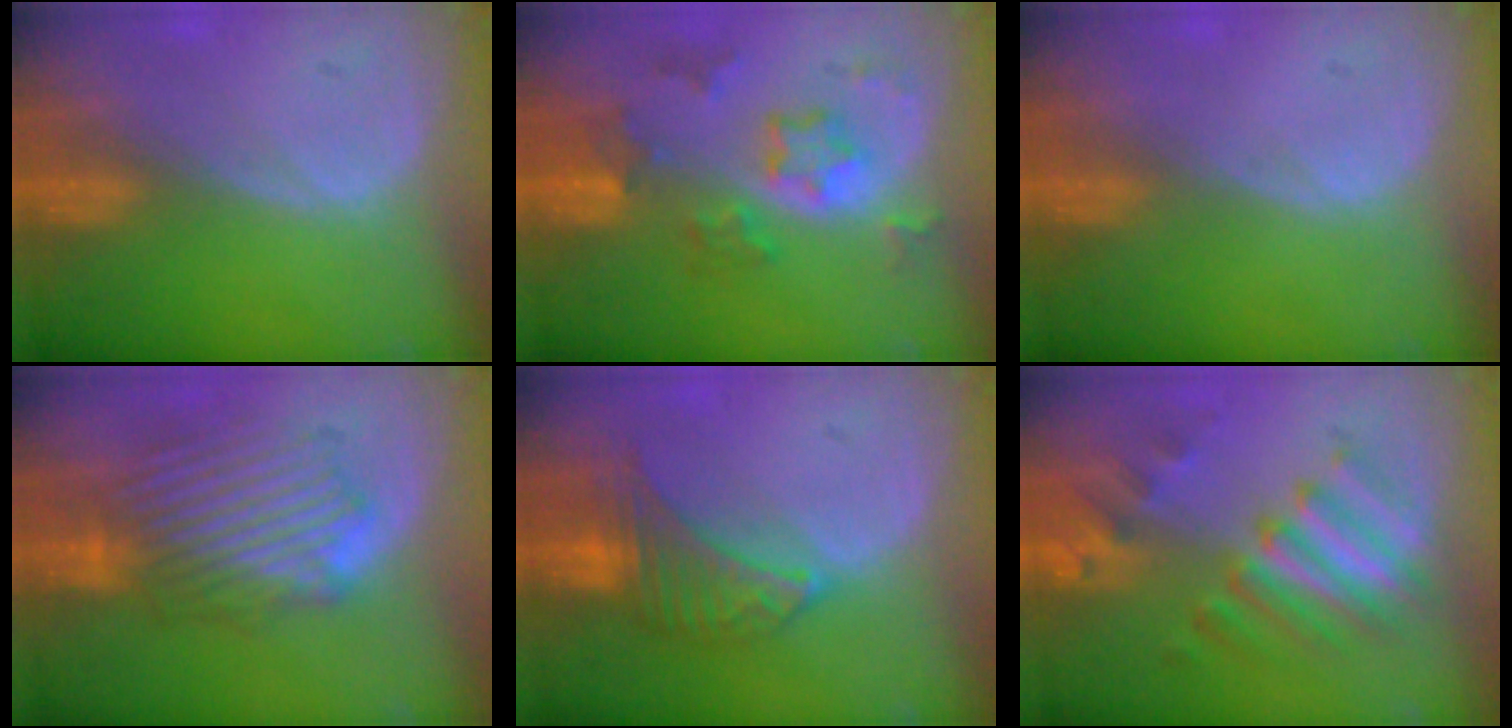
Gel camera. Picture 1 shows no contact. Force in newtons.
{"total": 7.4, "press": 6.6, "slide": 3.4}
{"total": 0.0}
{"total": 8.8, "press": 8.4, "slide": 2.6}
{"total": 6.7, "press": 6.6, "slide": 0.7}
{"total": 9.5, "press": 8.4, "slide": 4.5}